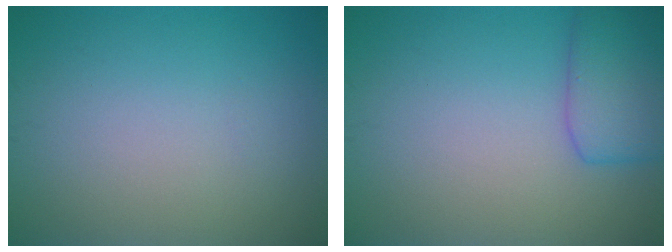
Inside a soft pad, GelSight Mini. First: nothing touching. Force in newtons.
{"total": 4.2, "press": 4.2, "slide": 0.1}